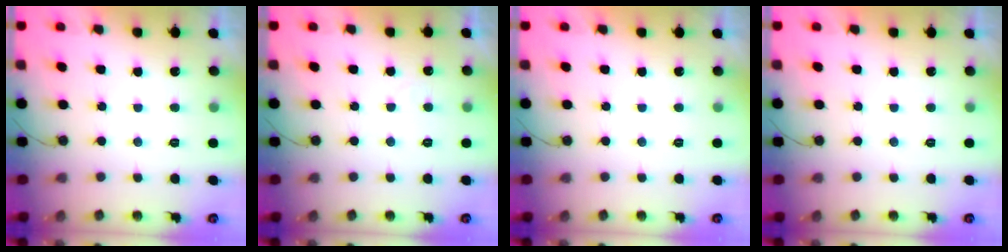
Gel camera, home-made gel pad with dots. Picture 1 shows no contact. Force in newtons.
{"total": 4.8, "press": 4.8, "slide": 0.2}
{"total": 1.7, "press": 1.7, "slide": 0.1}
{"total": 1.7, "press": 1.7, "slide": 0.1}